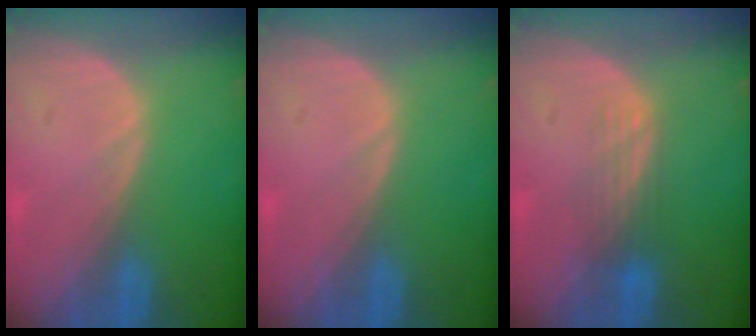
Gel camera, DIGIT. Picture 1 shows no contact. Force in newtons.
{"total": 0.0}
{"total": 3.7, "press": 3.0, "slide": 2.2}